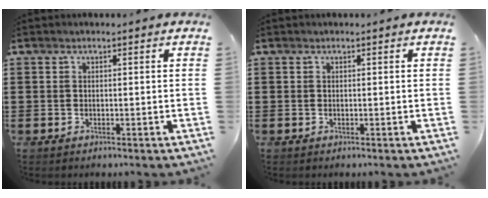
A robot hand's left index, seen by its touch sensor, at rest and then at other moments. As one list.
[{"total": 0.0}]